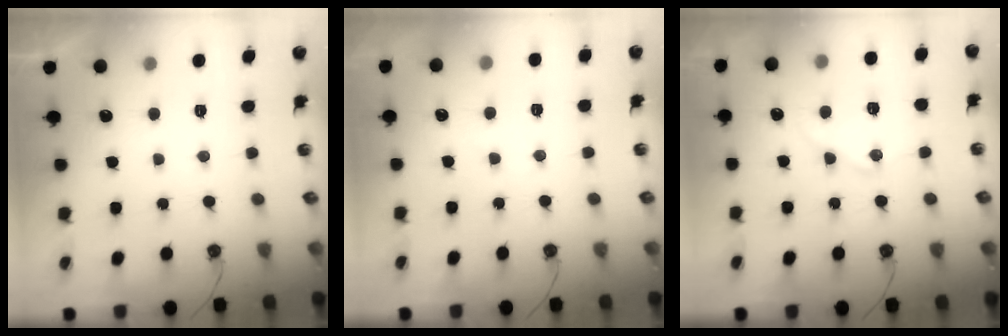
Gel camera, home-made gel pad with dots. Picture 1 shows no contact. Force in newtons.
{"total": 3.9, "press": 3.9, "slide": 0.5}
{"total": 13.4, "press": 13.3, "slide": 1.2}